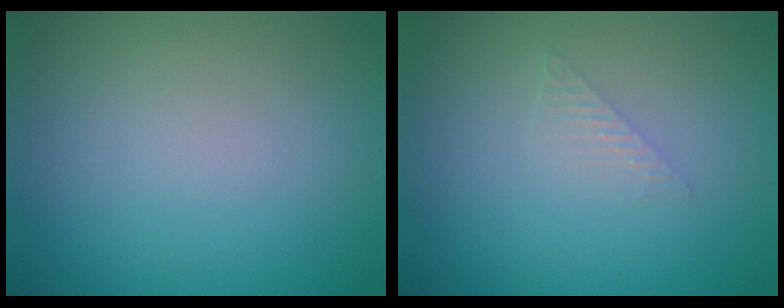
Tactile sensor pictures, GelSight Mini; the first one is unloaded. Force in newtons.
{"total": 1.0, "press": 1.0, "slide": 0.0}